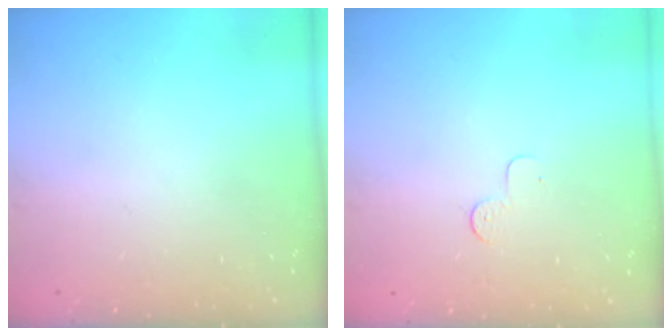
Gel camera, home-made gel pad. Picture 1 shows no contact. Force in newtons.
{"total": 3.6, "press": 3.5, "slide": 0.3}